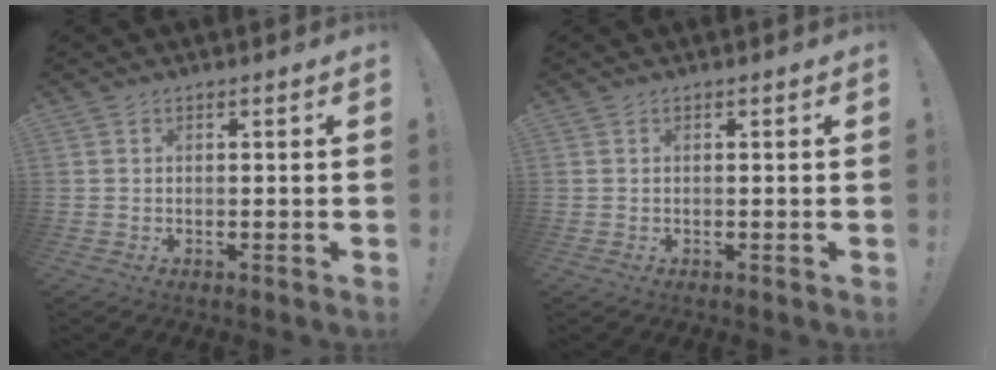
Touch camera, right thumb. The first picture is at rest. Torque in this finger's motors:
{"motor_torque": [0.00, 0.00, 0.00, 0.00, 0.00]}